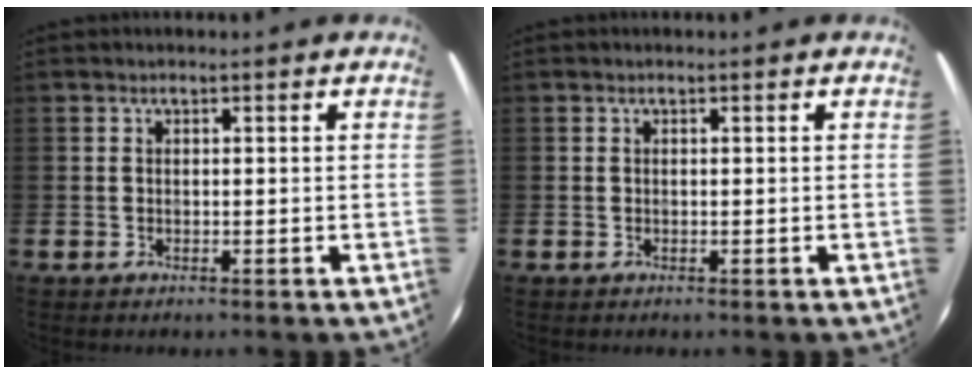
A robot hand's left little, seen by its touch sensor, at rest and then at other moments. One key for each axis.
{"total": 0.0}